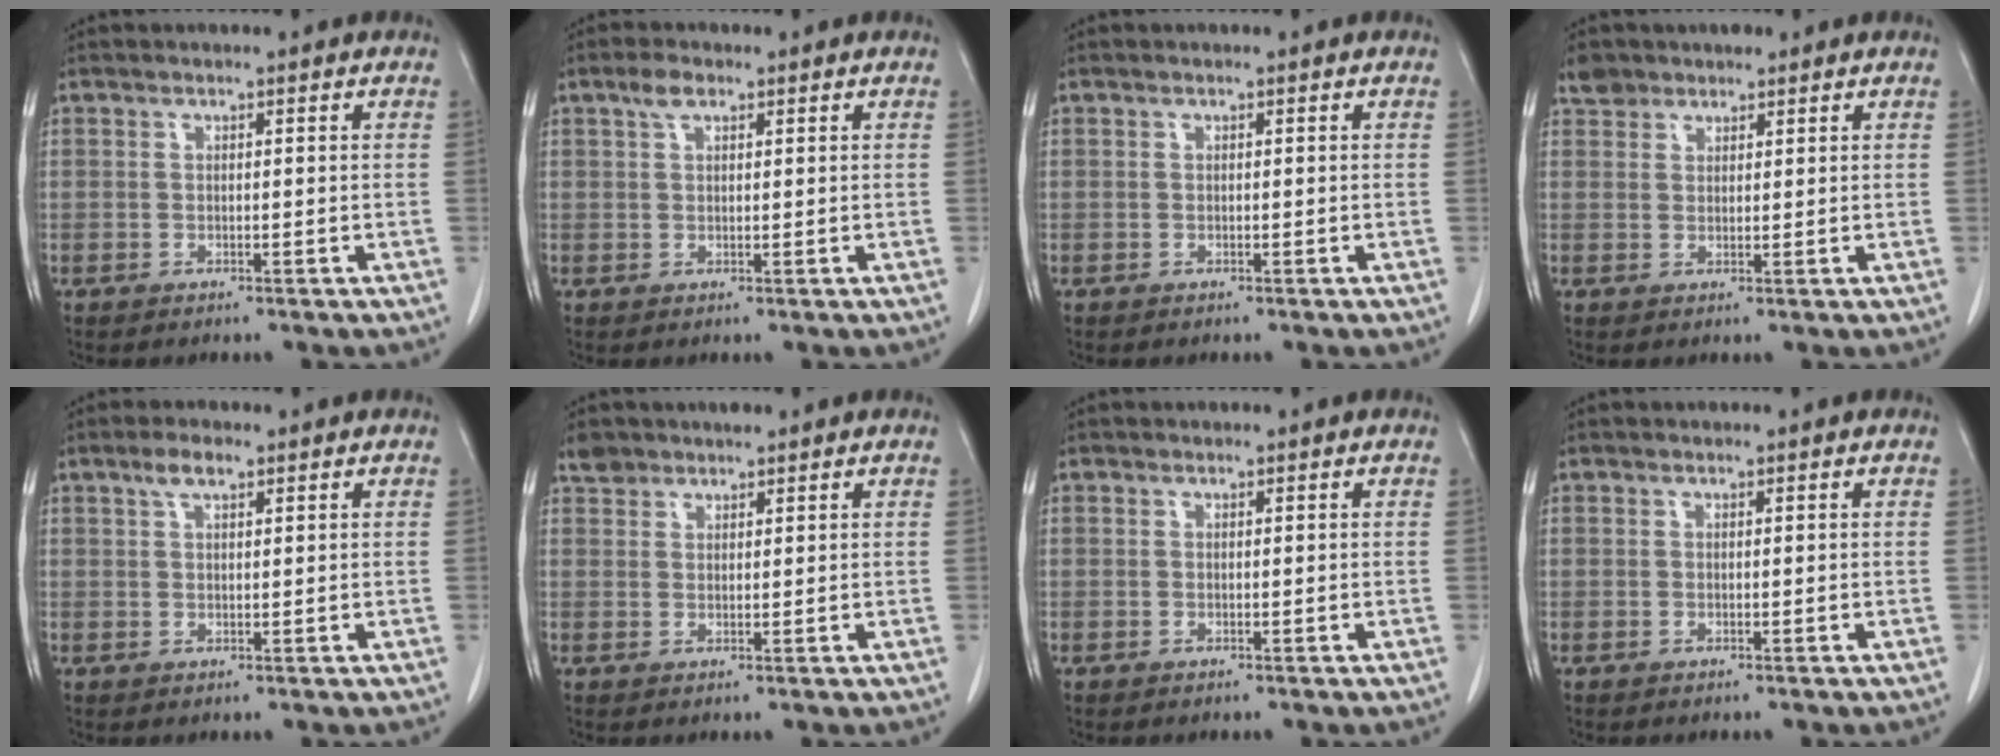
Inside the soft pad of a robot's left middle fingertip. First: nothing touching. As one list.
[{"total": 2.3, "force": [1.4, 1.1, 1.5], "torque": [-0.034, 0.008, 0.029]}, {"total": 0.0}, {"total": 2.9, "force": [2.3, 1.8, 0.1], "torque": [0.002, 0.010, 0.037]}, {"total": 2.7, "force": [1.7, 0.9, 1.9], "torque": [-0.043, 0.007, 0.034]}, {"total": 2.7, "force": [2.3, 1.3, 0.2], "torque": [-0.002, 0.011, 0.040]}, {"total": 0.0}, {"total": 0.0}]